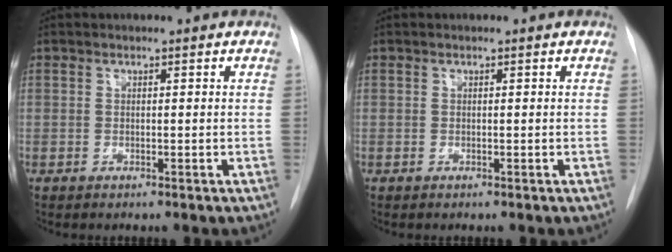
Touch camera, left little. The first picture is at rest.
{"total": 0.0}